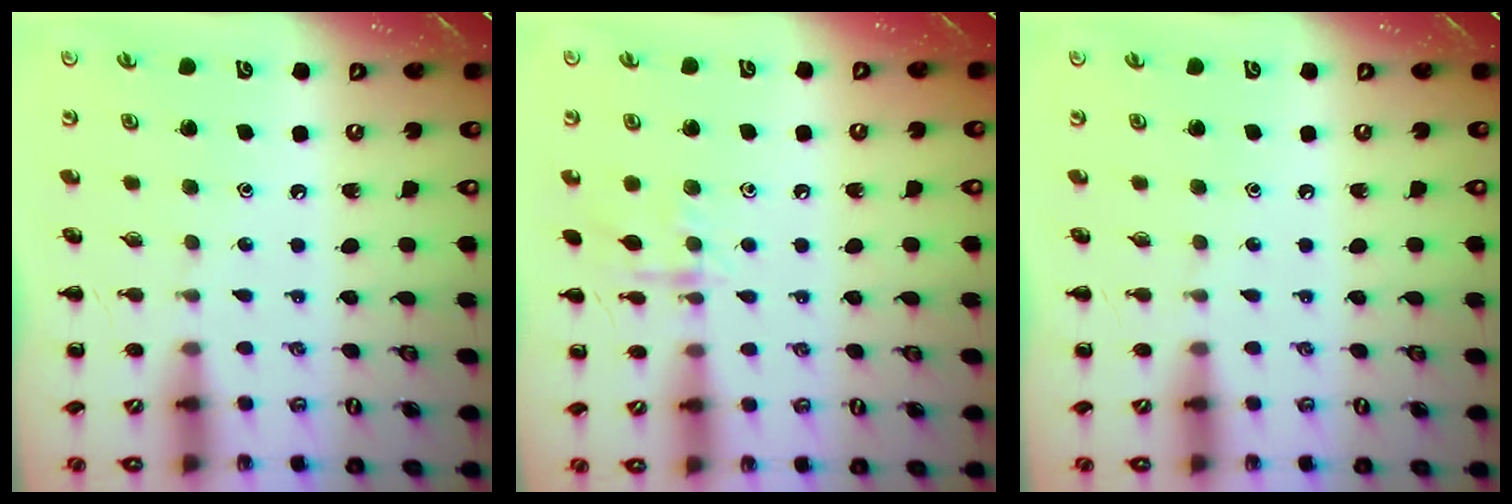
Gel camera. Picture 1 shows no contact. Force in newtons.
{"total": 8.2, "press": 8.1, "slide": 1.3}
{"total": 0.0}